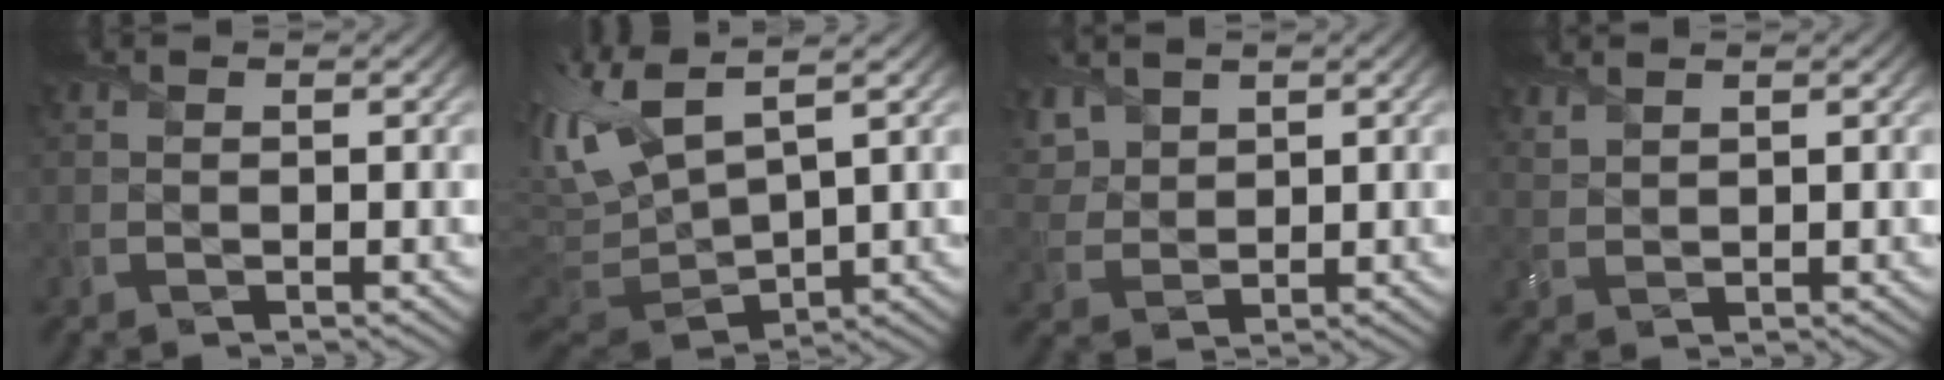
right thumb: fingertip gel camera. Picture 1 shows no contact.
{"total": 12.1, "force": [4.2, 5.0, 10.2], "torque": [-0.277, 0.006, 0.083]}
{"total": 4.7, "force": [3.1, 2.8, 2.3], "torque": [-0.072, 0.005, 0.065]}
{"total": 1.8, "force": [1.7, 0.3, 0.4], "torque": [-0.017, 0.004, 0.040]}